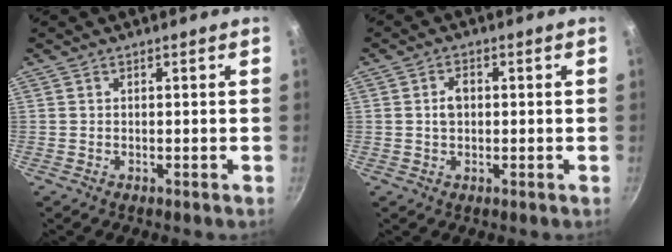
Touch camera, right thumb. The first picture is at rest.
{"total": 3.0, "force": [0.2, 2.0, 2.2], "torque": [-0.027, 0.007, 0.002]}